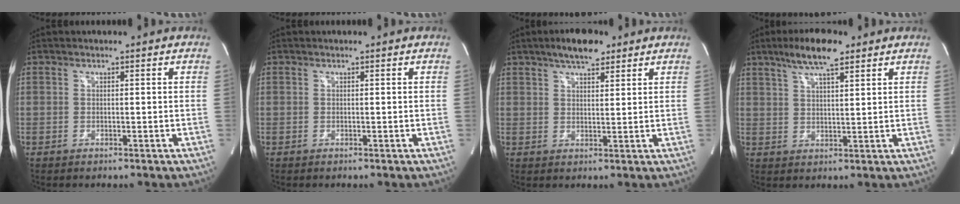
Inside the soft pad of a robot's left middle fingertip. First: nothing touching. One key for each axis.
{"total": 0.0}
{"total": 6.4, "fx": 4.6, "fy": 2.1, "fz": 3.9, "tx": -0.069, "ty": 0.010, "tz": 0.077}
{"total": 7.9, "fx": 5.5, "fy": 1.4, "fz": 5.6, "tx": -0.108, "ty": 0.012, "tz": 0.095}